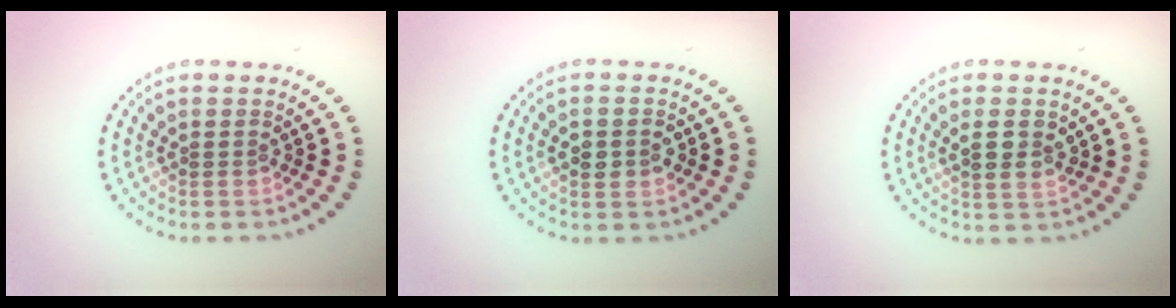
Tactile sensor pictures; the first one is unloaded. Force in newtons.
{"total": 2.9, "press": 2.9, "slide": 0.2}
{"total": 2.6, "press": 2.4, "slide": 0.7}